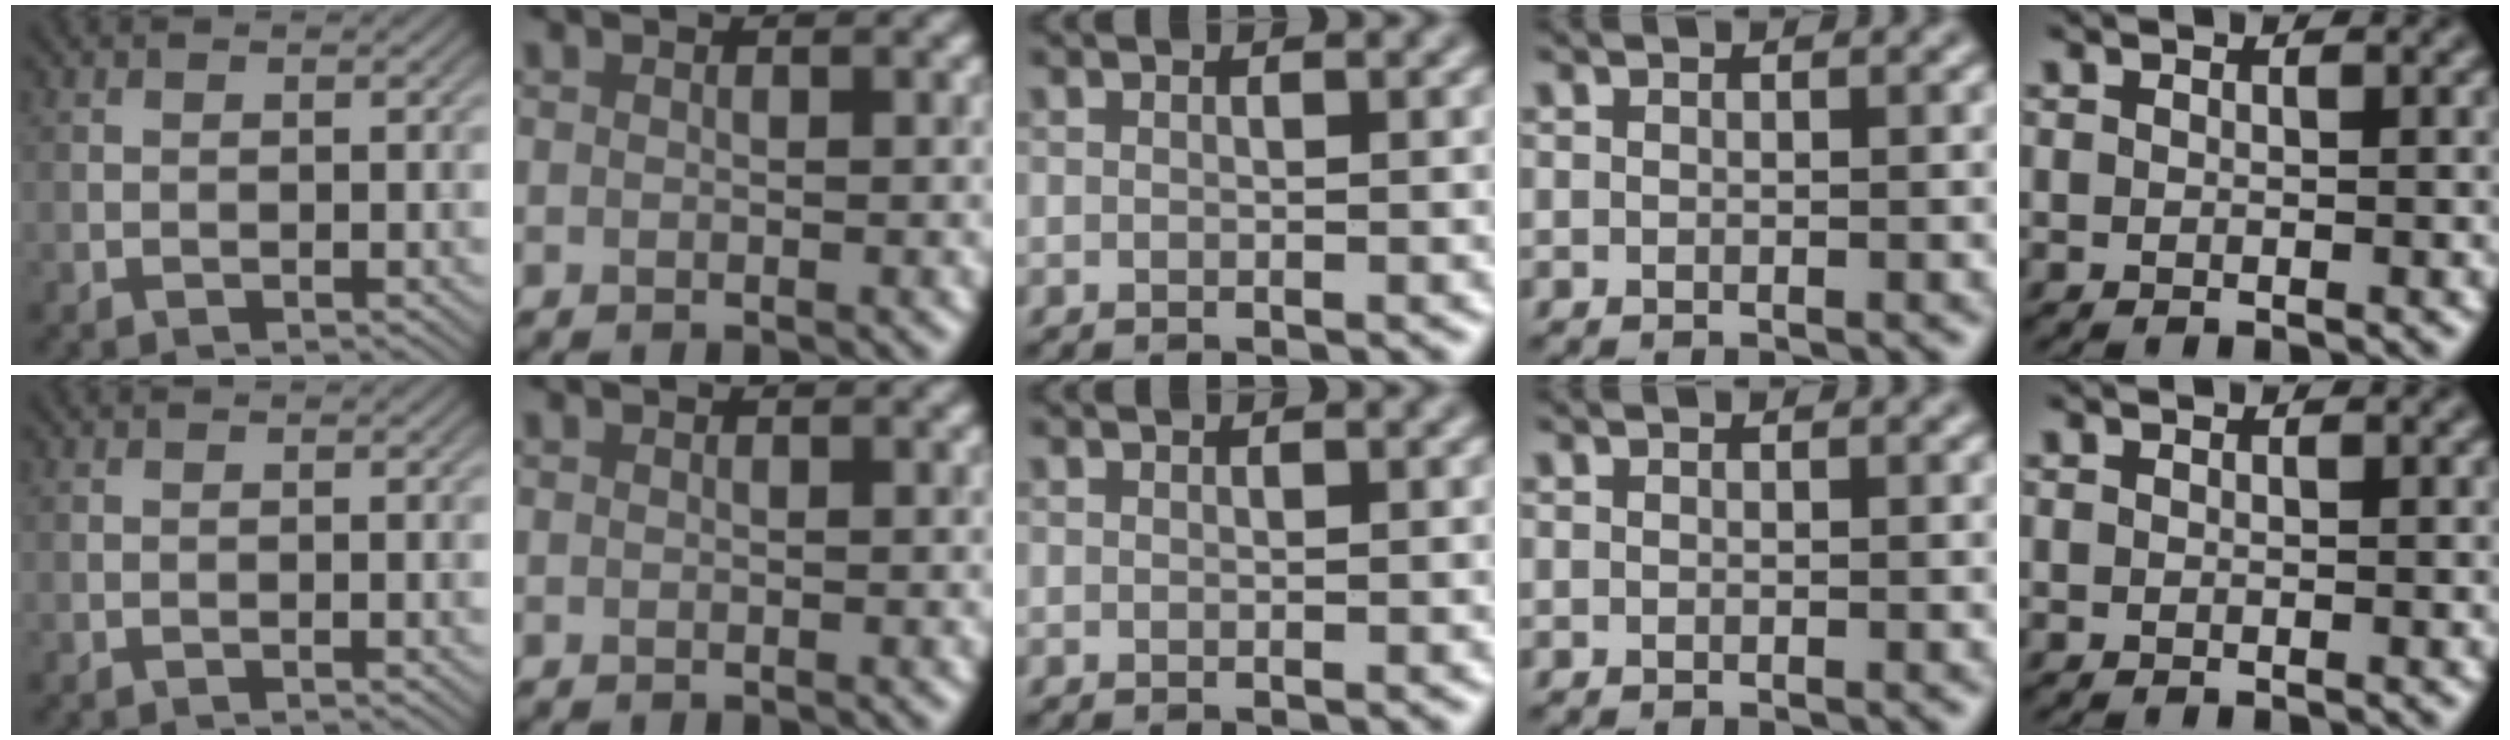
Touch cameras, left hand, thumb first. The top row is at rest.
{}